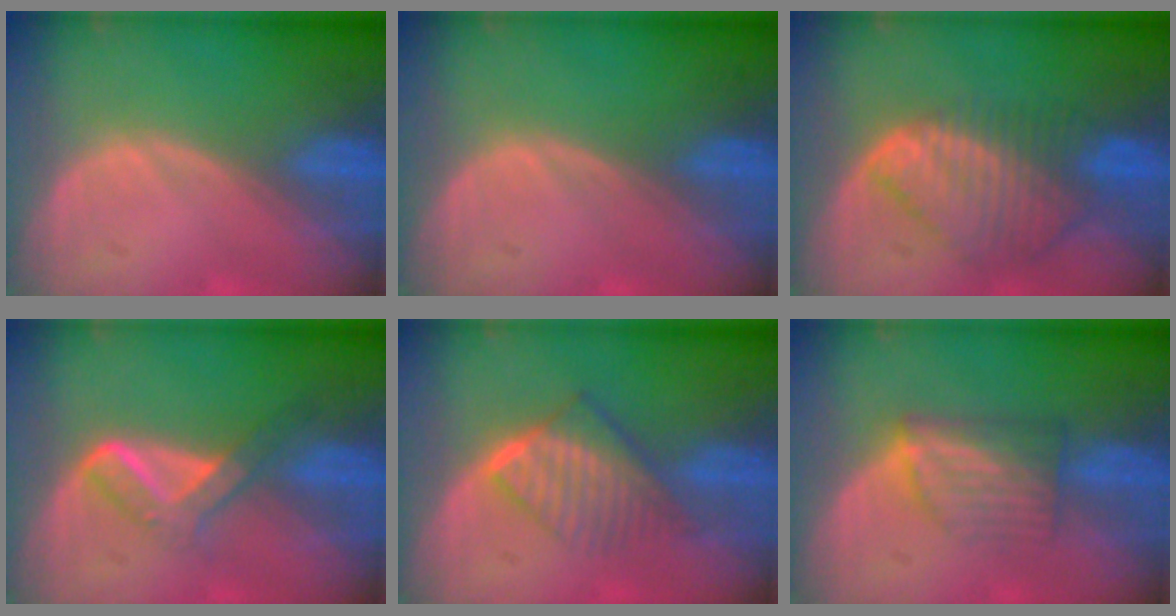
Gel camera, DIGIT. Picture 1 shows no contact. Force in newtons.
{"total": 0.0}
{"total": 8.8, "press": 7.7, "slide": 4.2}
{"total": 5.2, "press": 4.6, "slide": 2.4}
{"total": 6.7, "press": 6.1, "slide": 2.8}
{"total": 6.1, "press": 5.5, "slide": 2.7}